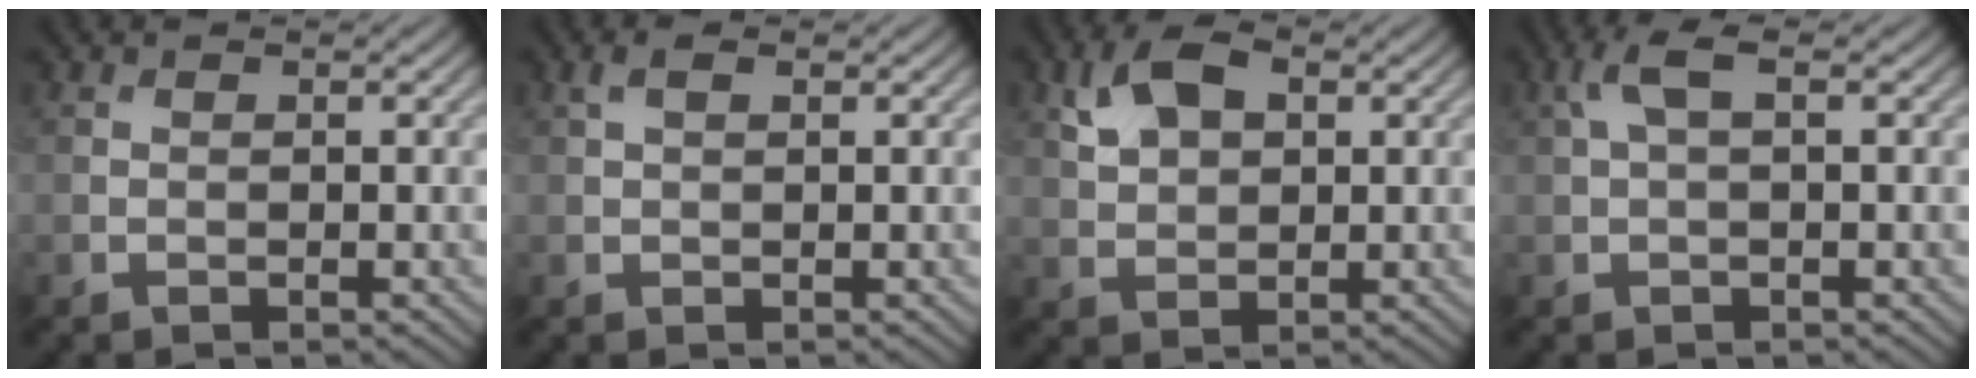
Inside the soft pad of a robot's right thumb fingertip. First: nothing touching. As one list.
[{"total": 1.4, "force": [0.7, 0.6, 1.1], "torque": [-0.029, 0.005, 0.013]}, {"total": 5.5, "force": [2.2, 3.3, 3.7], "torque": [-0.081, 0.008, 0.037]}, {"total": 3.0, "force": [0.9, 1.0, 2.7], "torque": [-0.066, 0.010, 0.017]}]